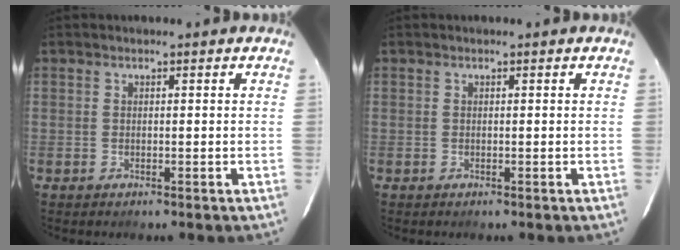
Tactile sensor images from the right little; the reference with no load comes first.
{"total": 0.0}